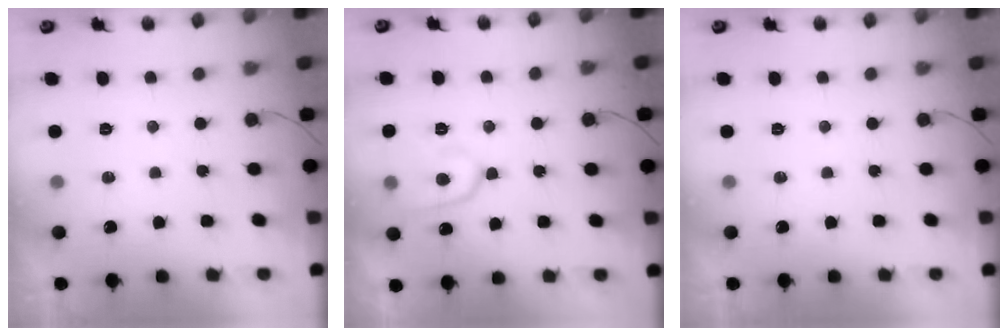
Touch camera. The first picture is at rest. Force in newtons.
{"total": 9.9, "press": 9.9, "slide": 0.9}
{"total": 0.0}